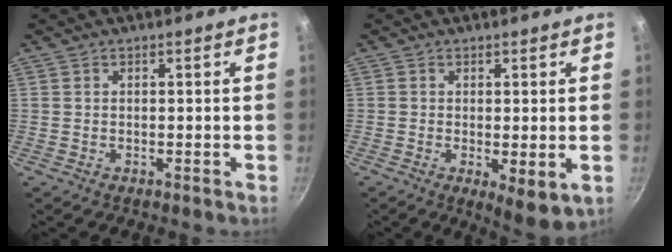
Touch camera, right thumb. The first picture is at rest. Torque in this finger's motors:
{"motor_torque": [0.00, 0.09, -0.07, -0.08, 0.03]}